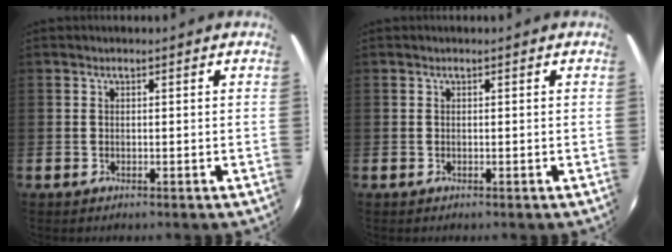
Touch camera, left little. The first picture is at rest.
{"total": 0.0}